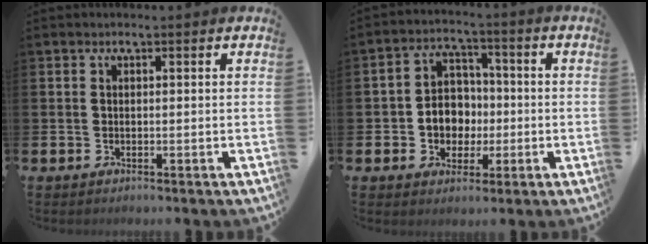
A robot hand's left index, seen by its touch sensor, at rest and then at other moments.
{"total": 5.6, "force": [-0.5, 5.1, 2.1], "torque": [-0.040, 0.008, -0.016]}